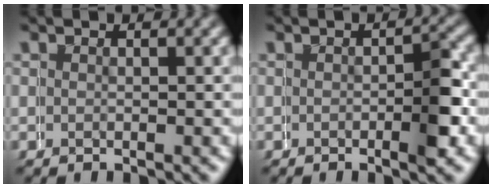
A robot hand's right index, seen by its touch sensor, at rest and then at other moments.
{"total": 2.4, "force": [-0.4, 0.0, 2.4], "torque": [-0.019, 0.011, -0.009]}